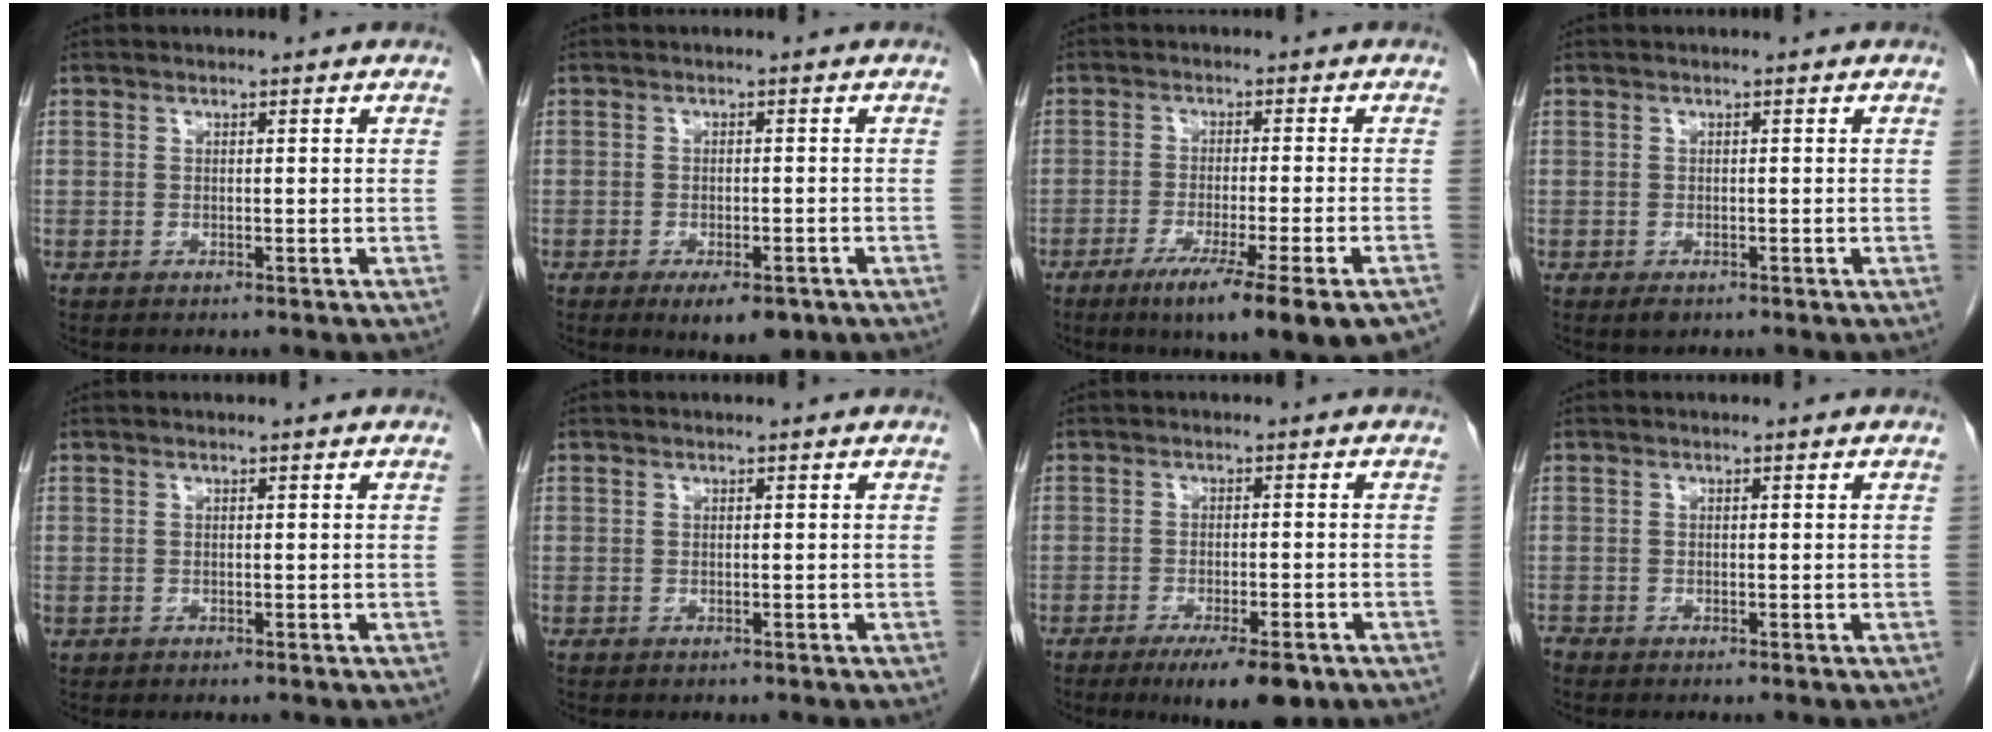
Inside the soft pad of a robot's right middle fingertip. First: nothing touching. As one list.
[{"total": 5.8, "force": [-3.5, 2.2, 4.0], "torque": [-0.052, -0.006, -0.044]}, {"total": 14.6, "force": [-10.0, 0.3, 10.6], "torque": [-0.117, -0.033, -0.147]}, {"total": 1.0, "force": [-0.6, 0.5, 0.6], "torque": [-0.010, -0.001, -0.004]}, {"total": 0.0}, {"total": 0.0}, {"total": 7.7, "force": [-5.0, 1.7, 5.6], "torque": [-0.081, -0.012, -0.073]}, {"total": 0.6, "force": [-0.6, 0.2, 0.0], "torque": [-0.004, -0.002, -0.015]}]